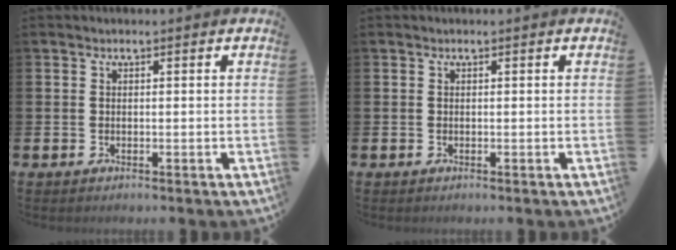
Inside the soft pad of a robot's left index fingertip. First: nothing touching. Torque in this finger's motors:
{"motor_torque": [0.00, 0.00, 0.00, 0.01]}